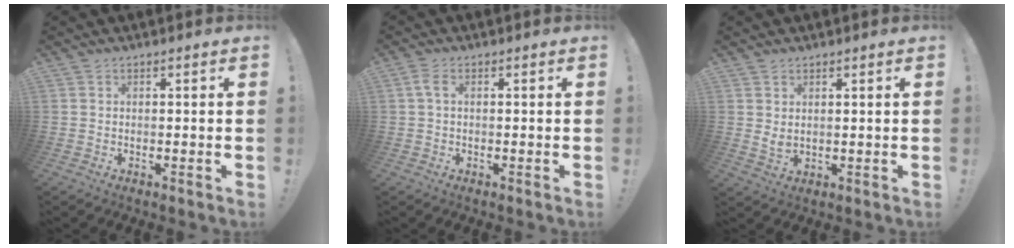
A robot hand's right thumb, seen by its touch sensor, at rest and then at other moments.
{"total": 2.4, "force": [0.4, 1.4, 1.9], "torque": [-0.039, 0.008, 0.008]}
{"total": 2.8, "force": [1.4, 1.3, 2.1], "torque": [-0.029, -0.008, 0.024]}